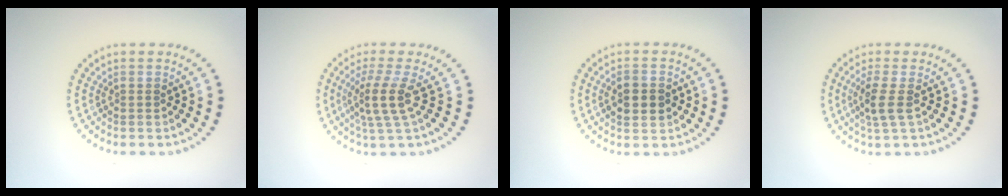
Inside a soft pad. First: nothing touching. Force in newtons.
{"total": 3.4, "press": 2.4, "slide": 2.4}
{"total": 3.1, "press": 3.1, "slide": 0.1}
{"total": 2.4, "press": 2.0, "slide": 1.3}